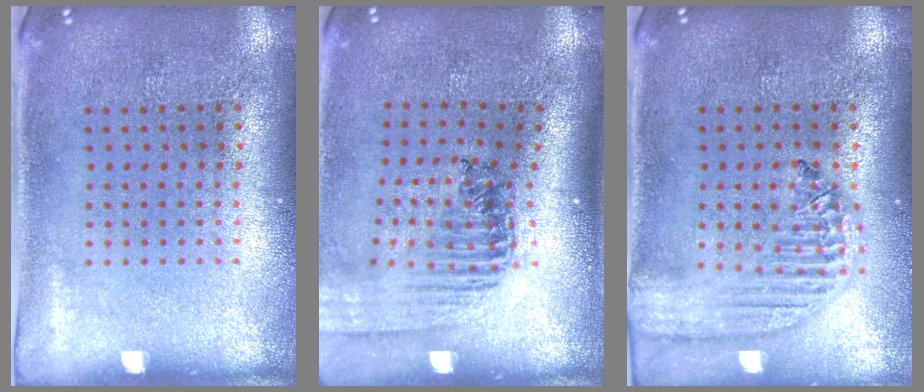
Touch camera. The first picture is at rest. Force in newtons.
{"total": 1.5, "press": 1.5, "slide": 0.2}
{"total": 2.1, "press": 1.9, "slide": 1.0}